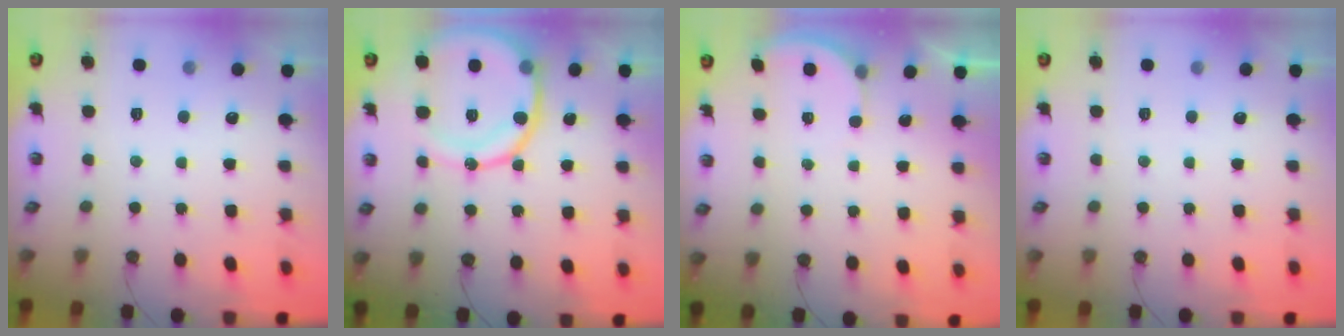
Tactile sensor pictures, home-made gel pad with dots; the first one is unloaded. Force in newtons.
{"total": 16.6, "press": 16.5, "slide": 2.0}
{"total": 1.6, "press": 1.6, "slide": 0.3}
{"total": 0.0}